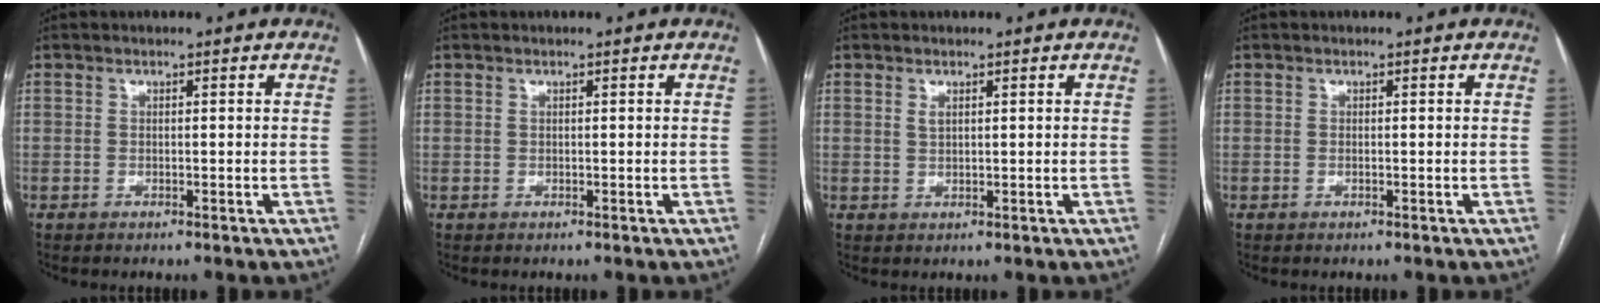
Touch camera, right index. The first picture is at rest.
{"total": 0.0}
{"total": 0.9, "force": [0.6, 0.3, 0.7], "torque": [-0.014, -0.001, 0.012]}
{"total": 0.0}